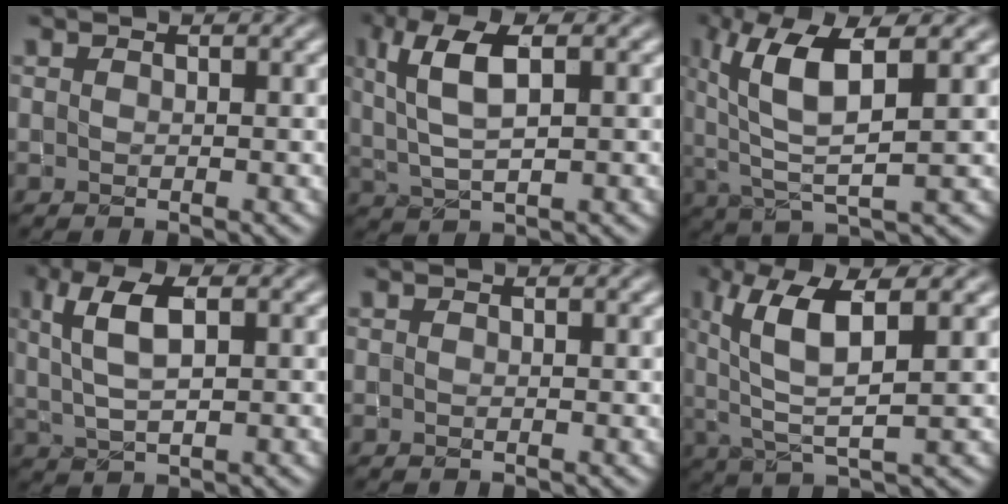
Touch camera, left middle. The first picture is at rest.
{"total": 5.7, "force": [2.0, 2.3, 4.8], "torque": [-0.099, 0.009, 0.038]}
{"total": 7.1, "force": [2.4, 2.0, 6.4], "torque": [-0.124, 0.010, 0.043]}
{"total": 5.1, "force": [1.6, 2.3, 4.3], "torque": [-0.087, 0.009, 0.030]}
{"total": 0.0}
{"total": 6.5, "force": [2.2, 1.8, 5.8], "torque": [-0.115, 0.007, 0.039]}